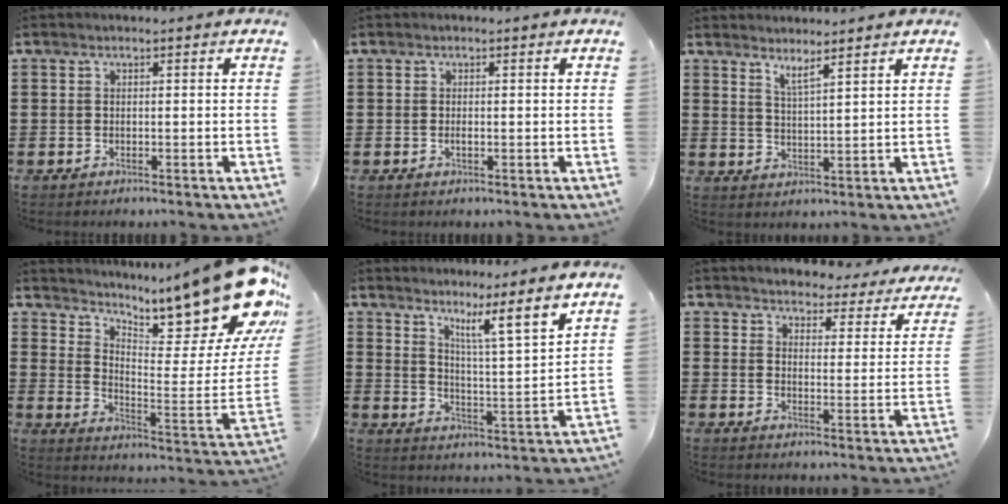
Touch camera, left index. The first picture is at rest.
{"total": 0.5, "force": [0.0, 0.1, 0.5], "torque": [-0.011, -0.002, 0.000]}
{"total": 3.4, "force": [2.9, 0.3, 1.7], "torque": [-0.032, -0.007, 0.049]}
{"total": 16.2, "force": [12.6, 3.1, 9.6], "torque": [-0.128, -0.109, 0.206]}
{"total": 6.5, "force": [5.3, -0.9, 3.7], "torque": [-0.060, -0.054, 0.075]}
{"total": 3.8, "force": [3.8, 0.3, 0.0], "torque": [-0.016, -0.032, 0.061]}